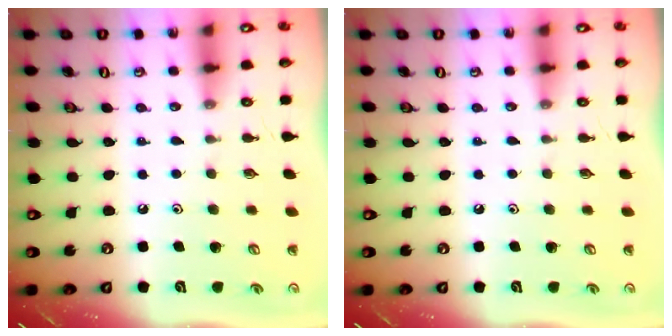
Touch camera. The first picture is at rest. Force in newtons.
{"total": 0.0}